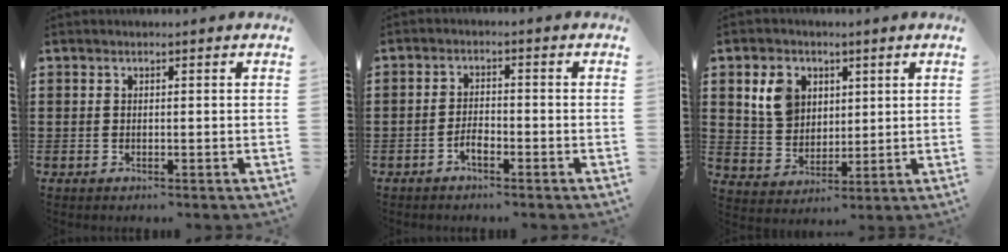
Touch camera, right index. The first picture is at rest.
{"total": 2.3, "force": [-1.5, 0.9, 1.5], "torque": [-0.029, 0.004, -0.029]}
{"total": 6.9, "force": [2.7, 5.6, 3.1], "torque": [-0.078, 0.016, 0.049]}